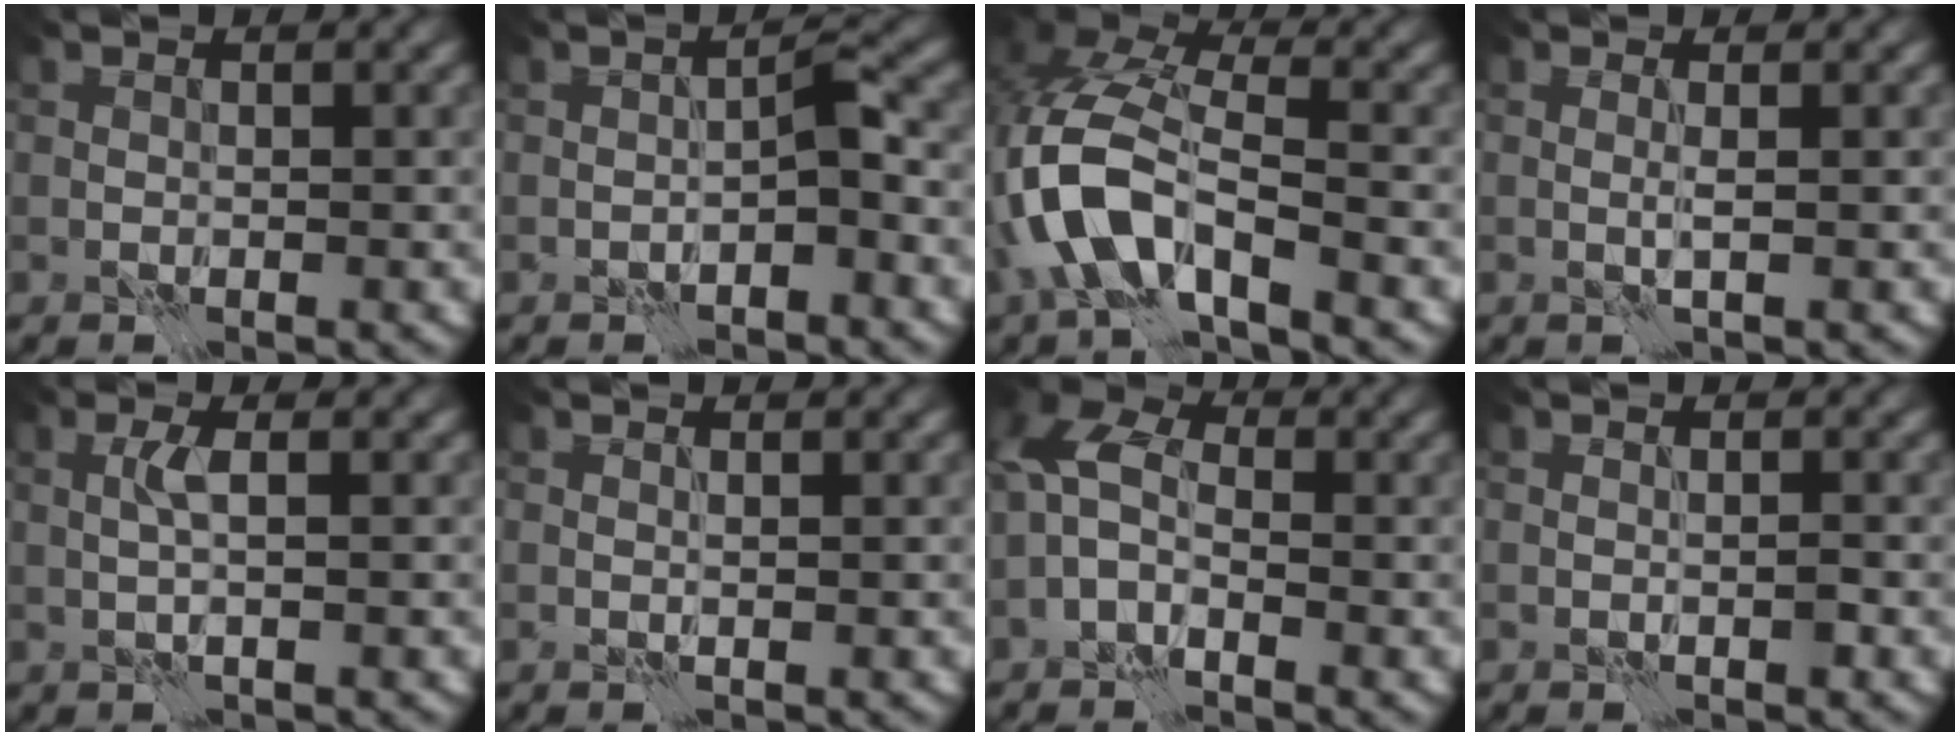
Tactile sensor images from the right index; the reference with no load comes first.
{"total": 1.9, "force": [-0.5, -0.1, 1.8], "torque": [-0.027, 0.010, -0.012]}
{"total": 8.9, "force": [-3.5, 4.1, 7.1], "torque": [-0.154, 0.010, -0.080]}
{"total": 0.8, "force": [0.1, -0.5, 0.7], "torque": [-0.014, 0.004, -0.003]}
{"total": 1.5, "force": [0.3, -0.5, 1.3], "torque": [-0.027, 0.010, 0.003]}
{"total": 1.1, "force": [0.7, -0.8, 0.0], "torque": [0.004, 0.001, 0.013]}
{"total": 3.9, "force": [-0.7, 2.3, 3.1], "torque": [-0.064, 0.018, -0.030]}
{"total": 0.5, "force": [-0.3, -0.2, 0.4], "torque": [-0.007, 0.003, -0.007]}